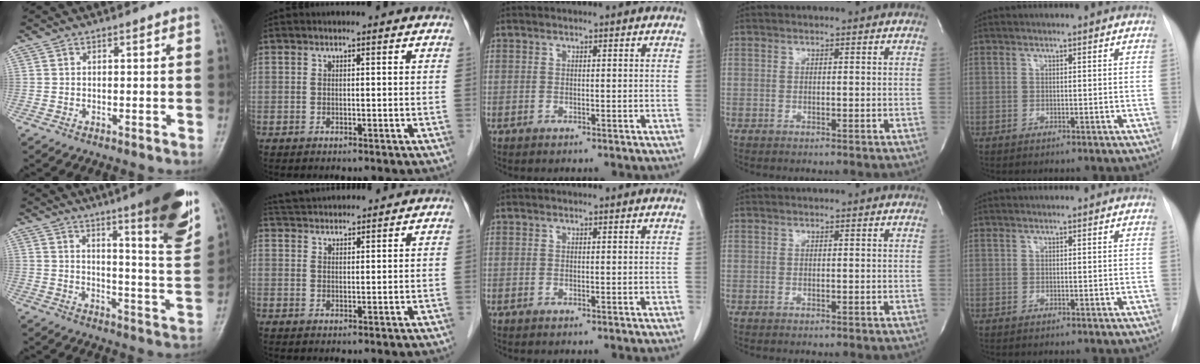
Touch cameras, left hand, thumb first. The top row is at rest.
{"thumb": {"total": 17.9, "force": [10.8, 2.4, 14.1], "torque": [-0.169, -0.060, 0.148]}, "index": {"total": 7.8, "force": [7.5, 0.7, 1.9], "torque": [-0.040, 0.038, 0.121]}}